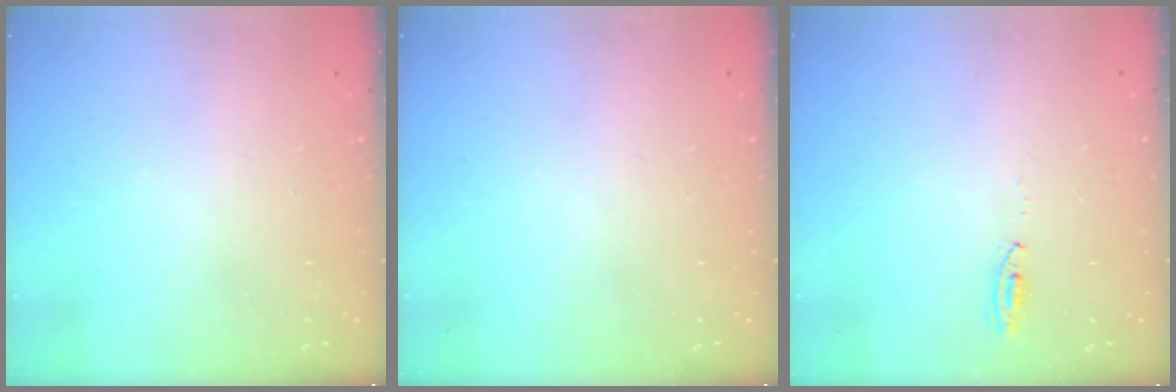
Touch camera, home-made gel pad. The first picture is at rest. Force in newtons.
{"total": 0.0}
{"total": 3.0, "press": 2.8, "slide": 1.1}